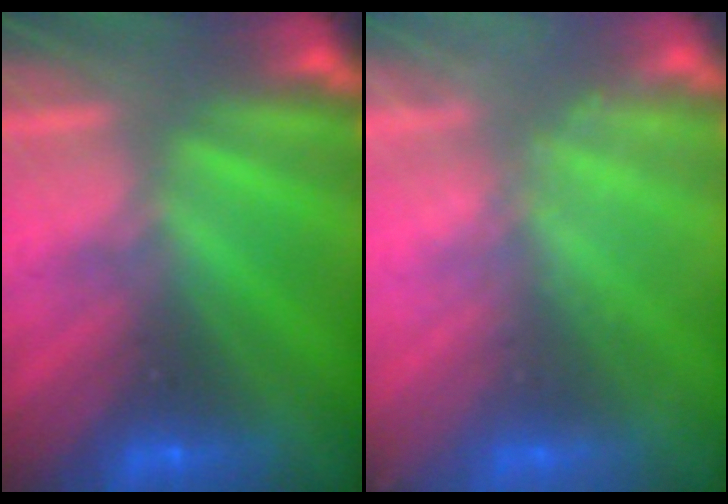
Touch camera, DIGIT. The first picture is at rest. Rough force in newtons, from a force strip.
{"total": 2.4}